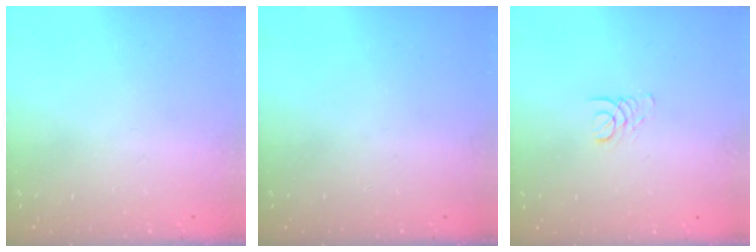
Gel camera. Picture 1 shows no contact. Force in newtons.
{"total": 0.0}
{"total": 1.6, "press": 1.6, "slide": 0.1}